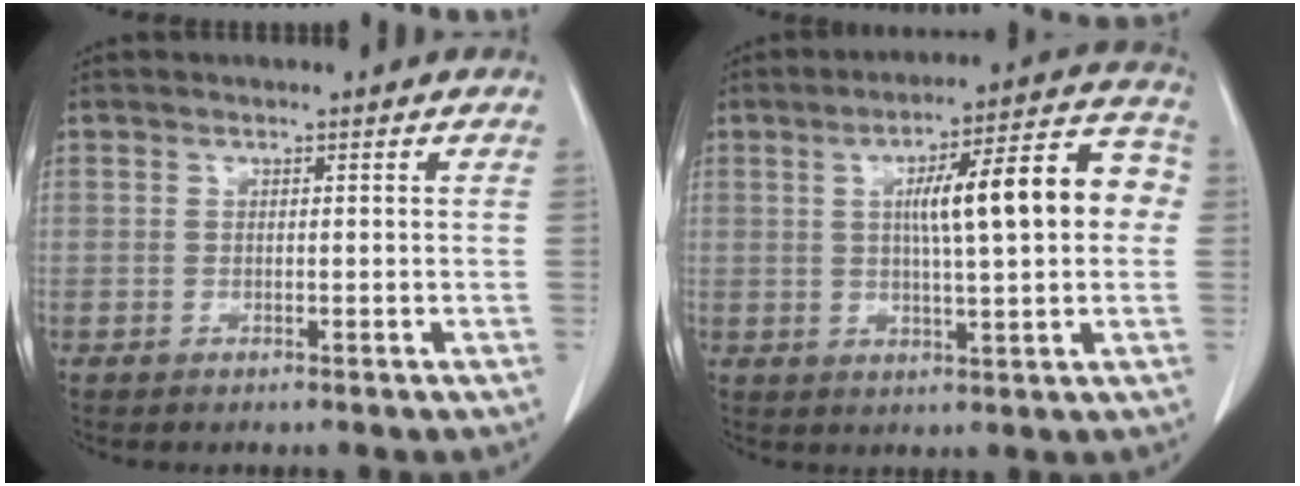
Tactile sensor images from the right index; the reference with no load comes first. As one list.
[{"total": 14.3, "force": [1.8, 2.5, 13.9], "torque": [-0.194, 0.040, 0.024]}]